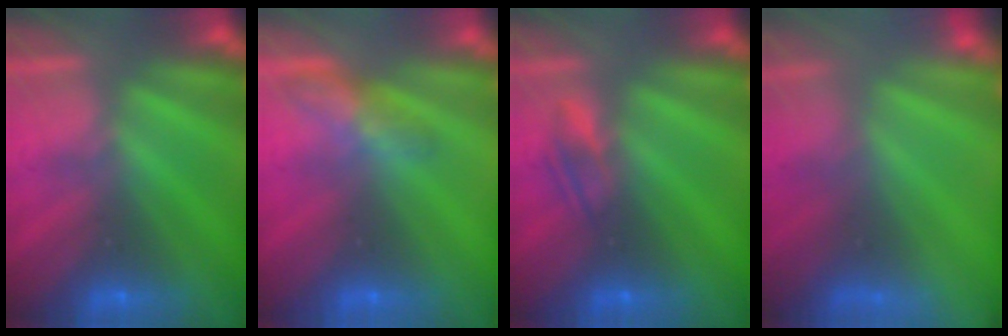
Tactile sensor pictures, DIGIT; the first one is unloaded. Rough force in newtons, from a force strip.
{"total": 2.7}
{"total": 2.3}
{"total": 8.5}